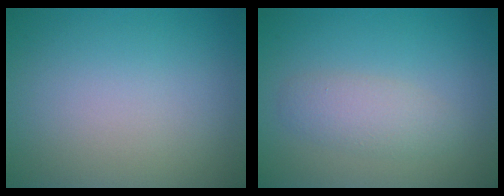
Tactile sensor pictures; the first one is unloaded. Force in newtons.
{"total": 2.3, "press": 2.3, "slide": 0.1}